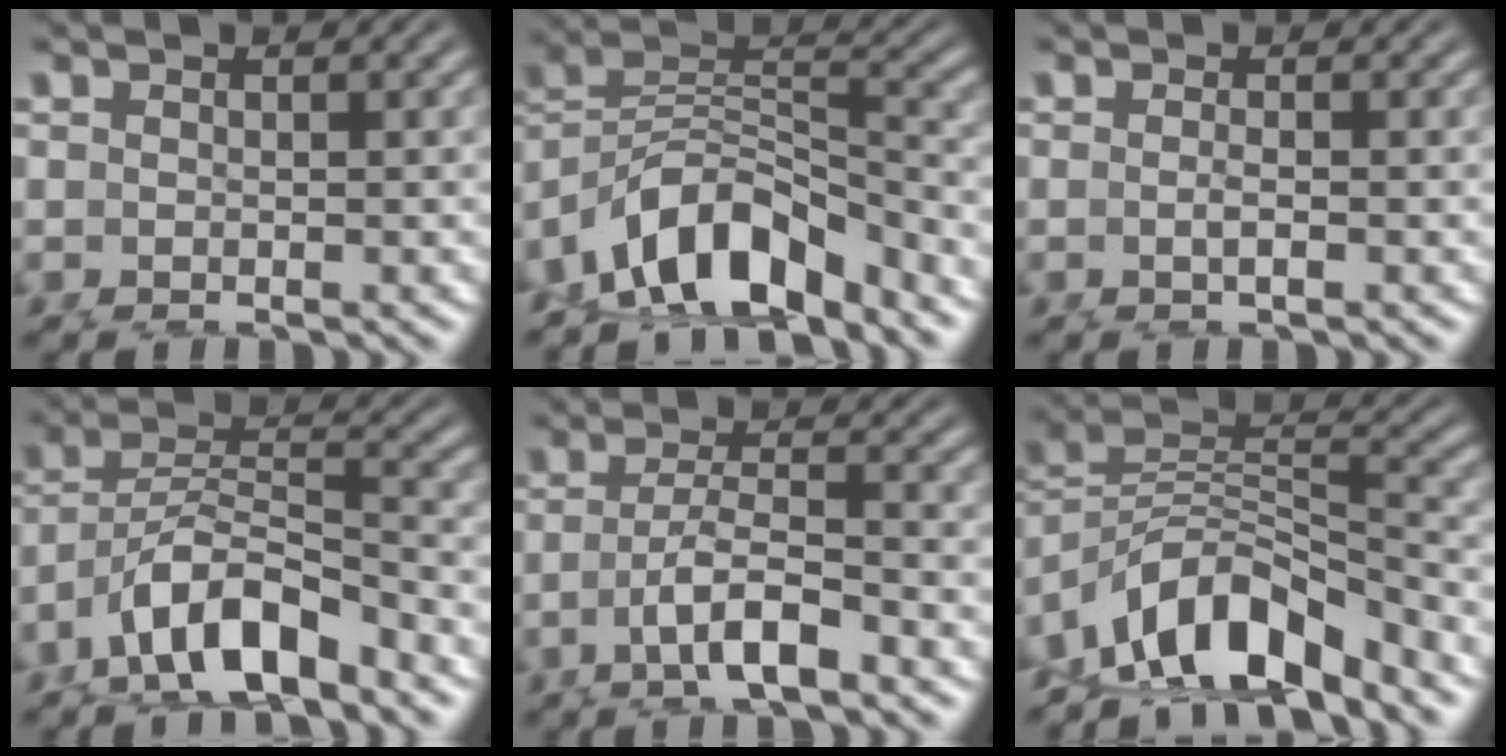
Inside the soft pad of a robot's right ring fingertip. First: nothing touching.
{"total": 9.7, "force": [-3.9, 6.7, 5.9], "torque": [-0.118, -0.031, -0.059]}
{"total": 1.2, "force": [-0.8, -0.5, 0.8], "torque": [-0.014, -0.007, -0.010]}
{"total": 6.4, "force": [-2.6, 3.9, 4.3], "torque": [-0.097, -0.023, -0.038]}
{"total": 4.3, "force": [-2.1, 0.8, 3.7], "torque": [-0.067, -0.012, -0.029]}
{"total": 10.6, "force": [-3.9, 7.2, 6.7], "torque": [-0.132, -0.032, -0.055]}